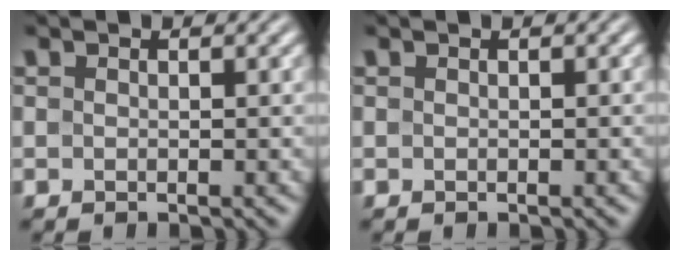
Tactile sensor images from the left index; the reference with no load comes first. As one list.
[{"total": 0.0}]